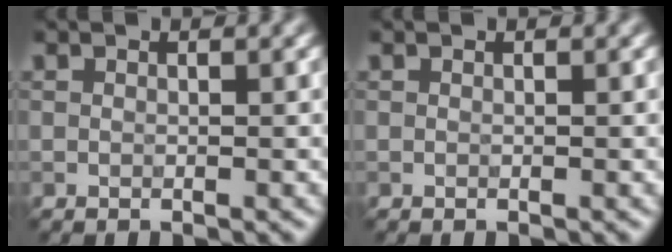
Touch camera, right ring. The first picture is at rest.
{"total": 0.0}